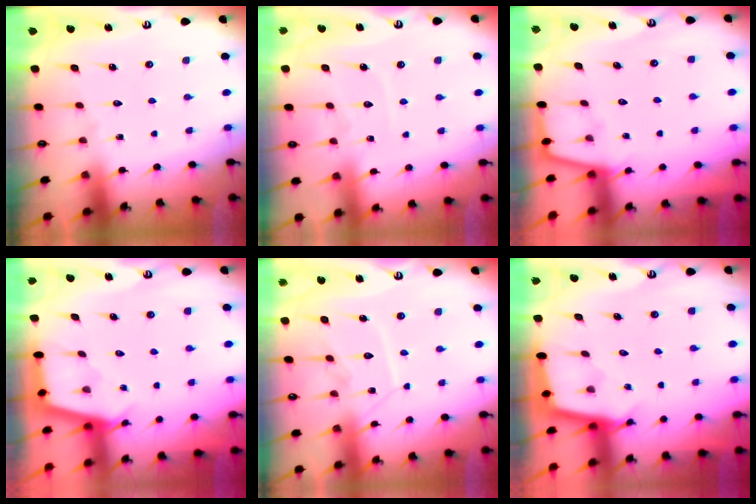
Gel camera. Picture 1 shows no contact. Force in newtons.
{"total": 3.8, "press": 3.8, "slide": 0.2}
{"total": 2.3, "press": 2.3, "slide": 0.4}
{"total": 2.9, "press": 2.9, "slide": 0.3}
{"total": 9.0, "press": 9.0, "slide": 0.1}
{"total": 2.4, "press": 2.4, "slide": 0.2}